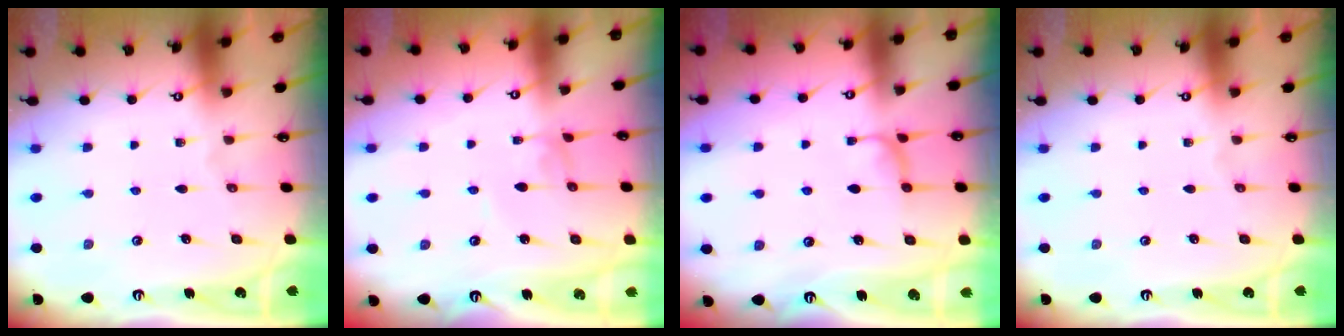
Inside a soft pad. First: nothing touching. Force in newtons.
{"total": 2.7, "press": 2.7, "slide": 0.1}
{"total": 0.9, "press": 0.2, "slide": 0.8}
{"total": 0.0}